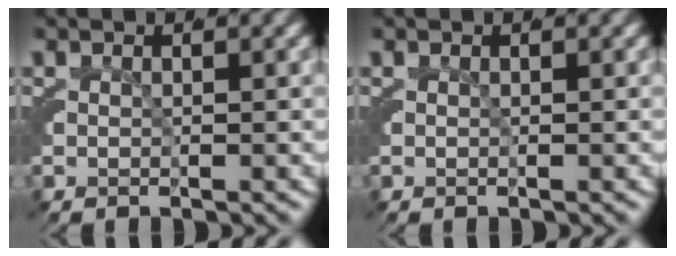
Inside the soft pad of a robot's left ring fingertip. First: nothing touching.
{"total": 0.0}